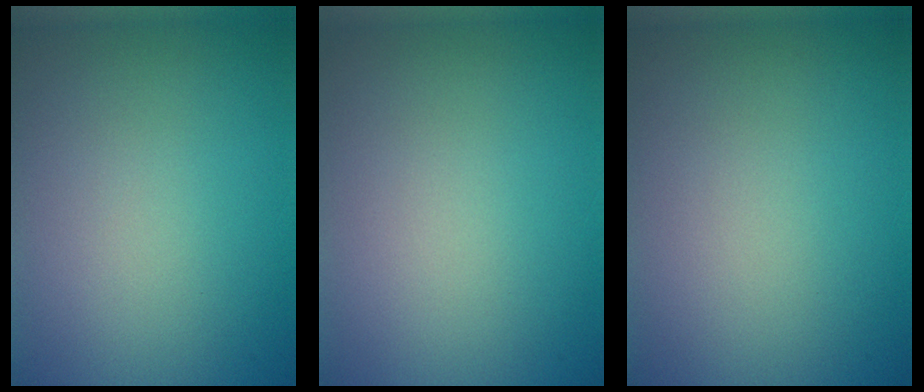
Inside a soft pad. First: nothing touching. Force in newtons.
{"total": 0.0}
{"total": 0.0}